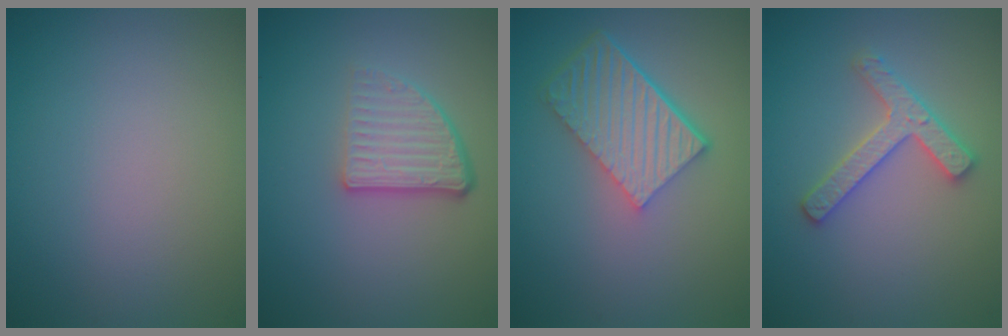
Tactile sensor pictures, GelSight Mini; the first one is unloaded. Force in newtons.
{"total": 3.9, "press": 2.5, "slide": 2.9}
{"total": 6.1, "press": 4.2, "slide": 4.4}
{"total": 3.4, "press": 3.3, "slide": 0.6}